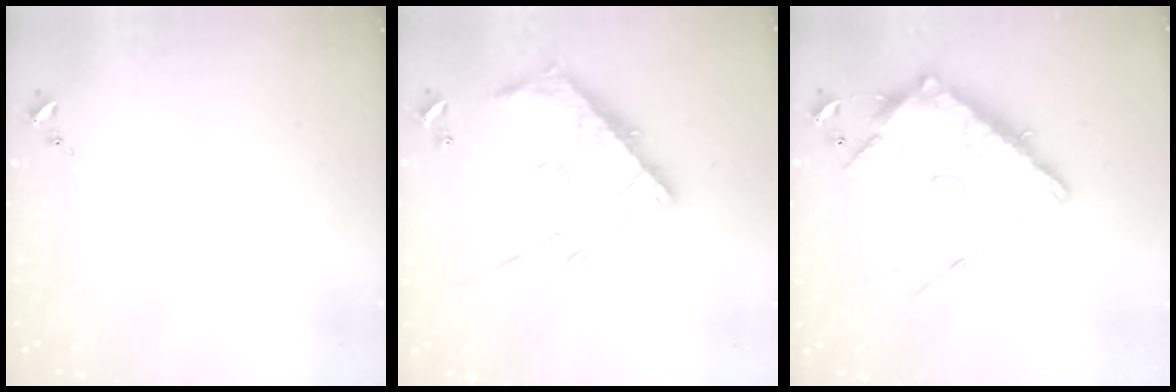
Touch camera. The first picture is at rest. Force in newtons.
{"total": 17.3, "press": 17.3, "slide": 1.4}
{"total": 16.0, "press": 15.9, "slide": 1.5}